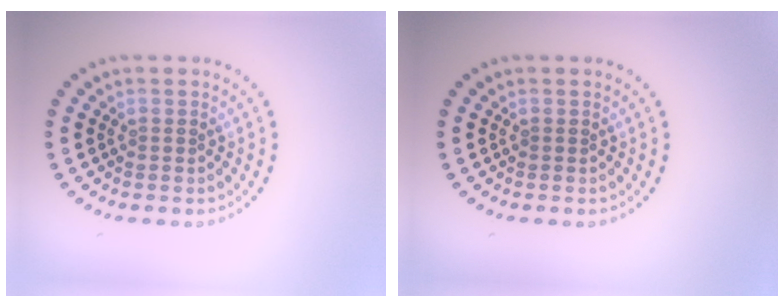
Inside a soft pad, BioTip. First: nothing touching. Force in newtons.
{"total": 0.0}